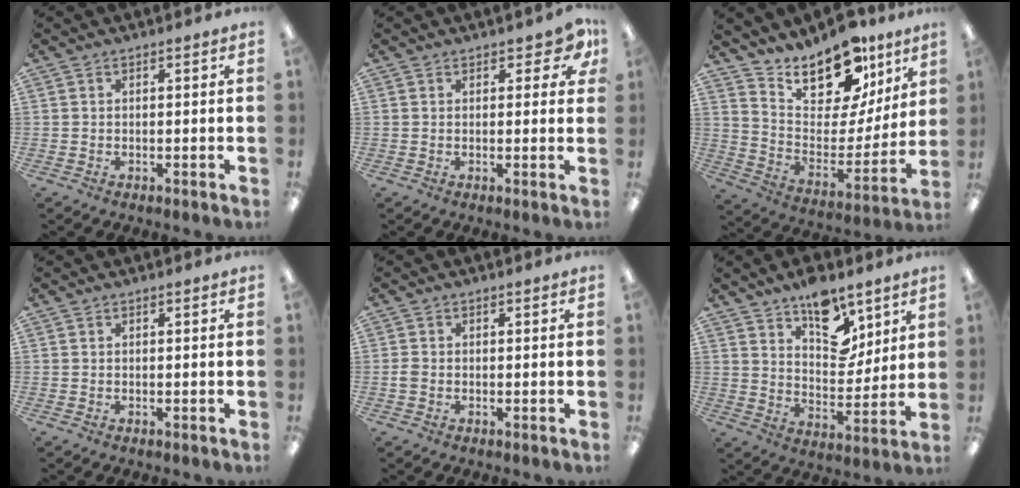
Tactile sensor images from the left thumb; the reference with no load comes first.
{"total": 4.6, "force": [2.7, 2.5, 2.8], "torque": [-0.027, -0.005, 0.045]}
{"total": 18.3, "force": [15.0, 7.9, 6.9], "torque": [-0.118, -0.115, 0.267]}
{"total": 0.0}
{"total": 1.5, "force": [-0.3, 1.2, 0.8], "torque": [-0.014, 0.003, -0.006]}
{"total": 13.4, "force": [8.9, 7.2, 6.9], "torque": [-0.082, -0.056, 0.156]}